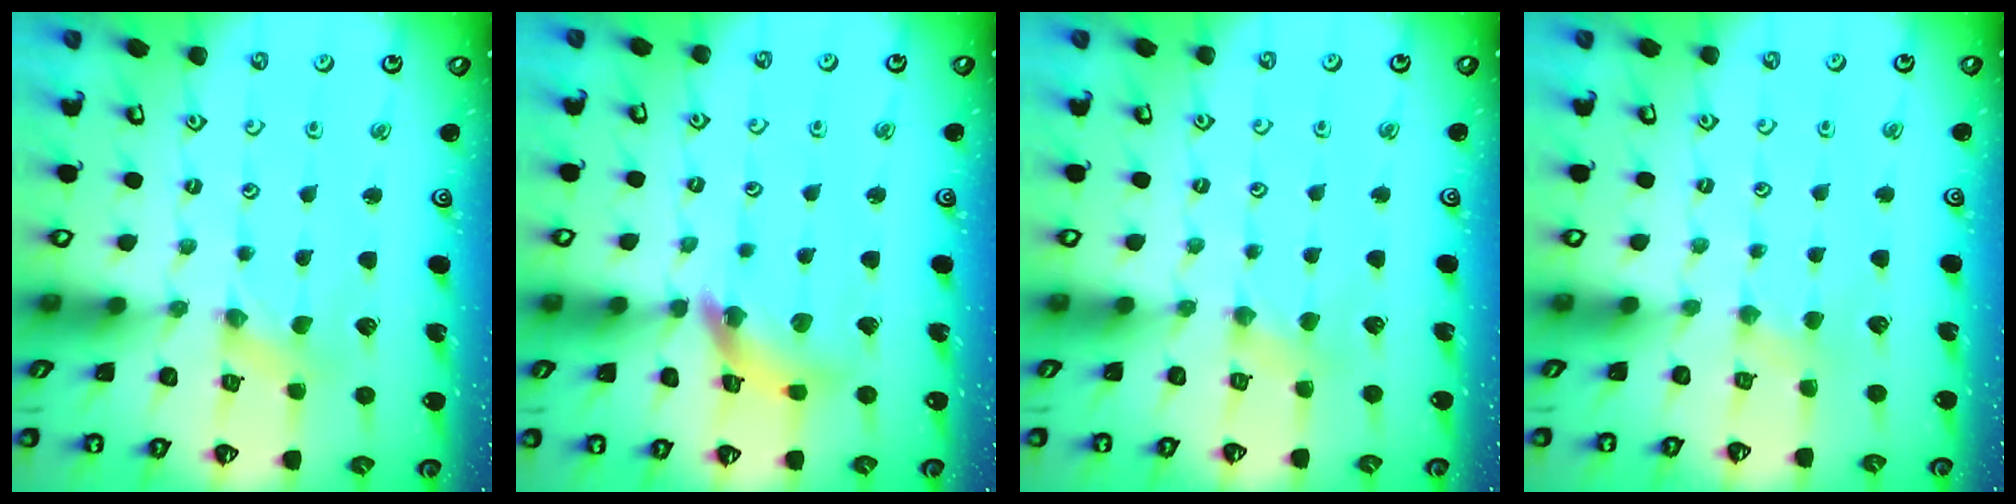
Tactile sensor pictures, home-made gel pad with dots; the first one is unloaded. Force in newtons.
{"total": 11.0, "press": 10.9, "slide": 1.3}
{"total": 2.7, "press": 2.7, "slide": 0.4}
{"total": 1.8, "press": 1.8, "slide": 0.4}